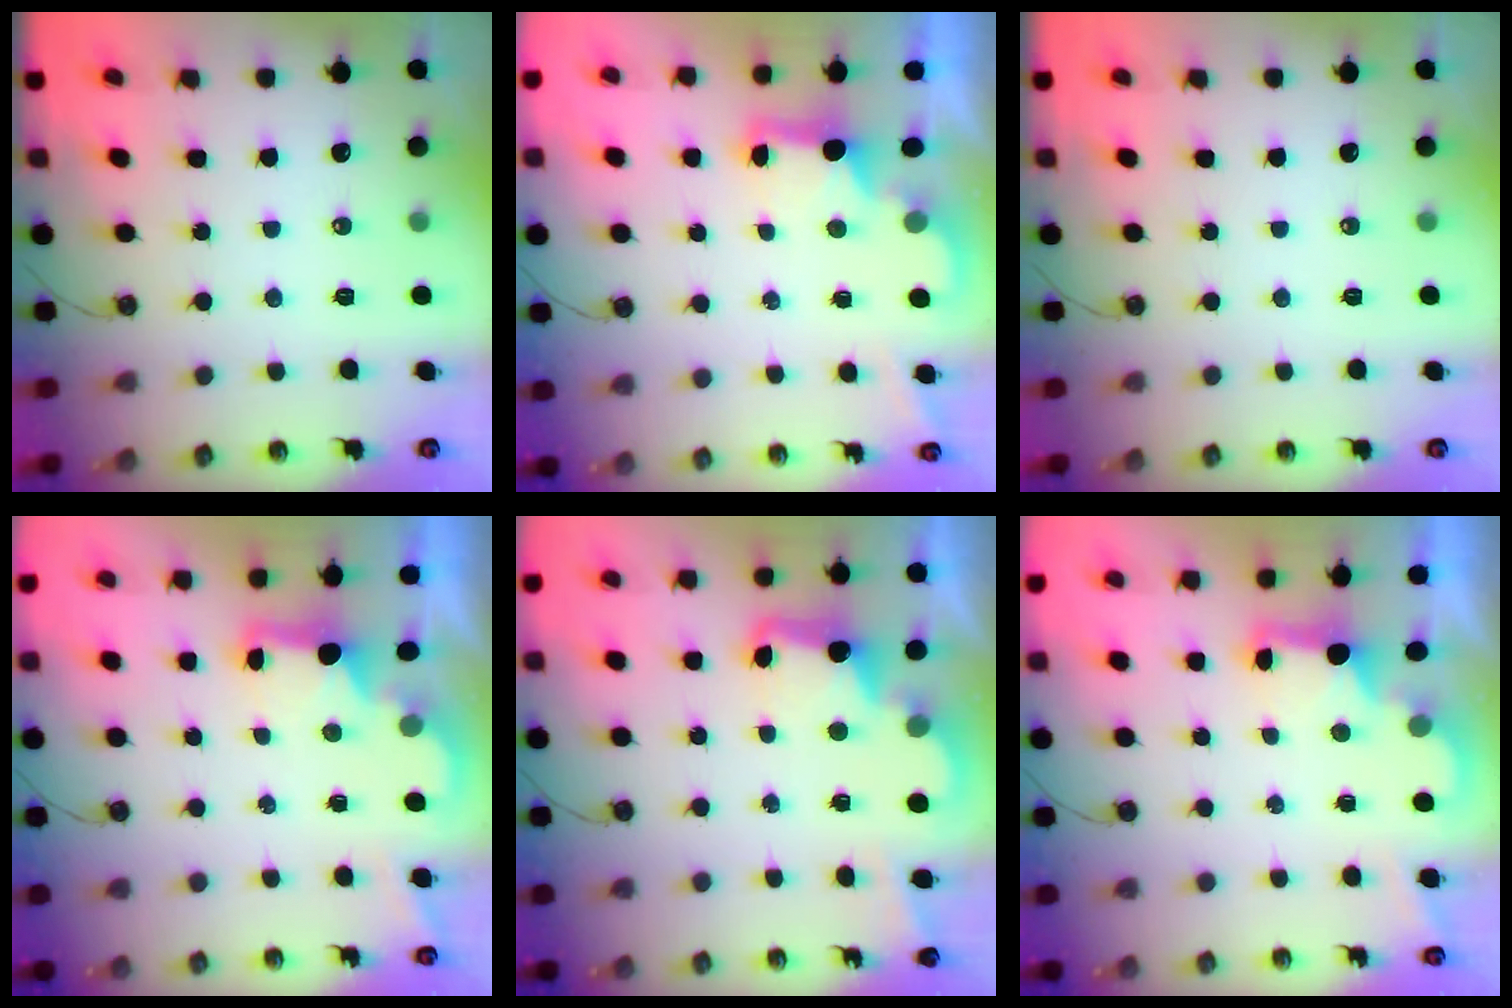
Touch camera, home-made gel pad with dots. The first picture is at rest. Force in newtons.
{"total": 2.4, "press": 2.3, "slide": 0.7}
{"total": 0.0}
{"total": 2.5, "press": 2.3, "slide": 0.8}
{"total": 3.7, "press": 3.7, "slide": 0.7}
{"total": 2.4, "press": 2.3, "slide": 0.7}